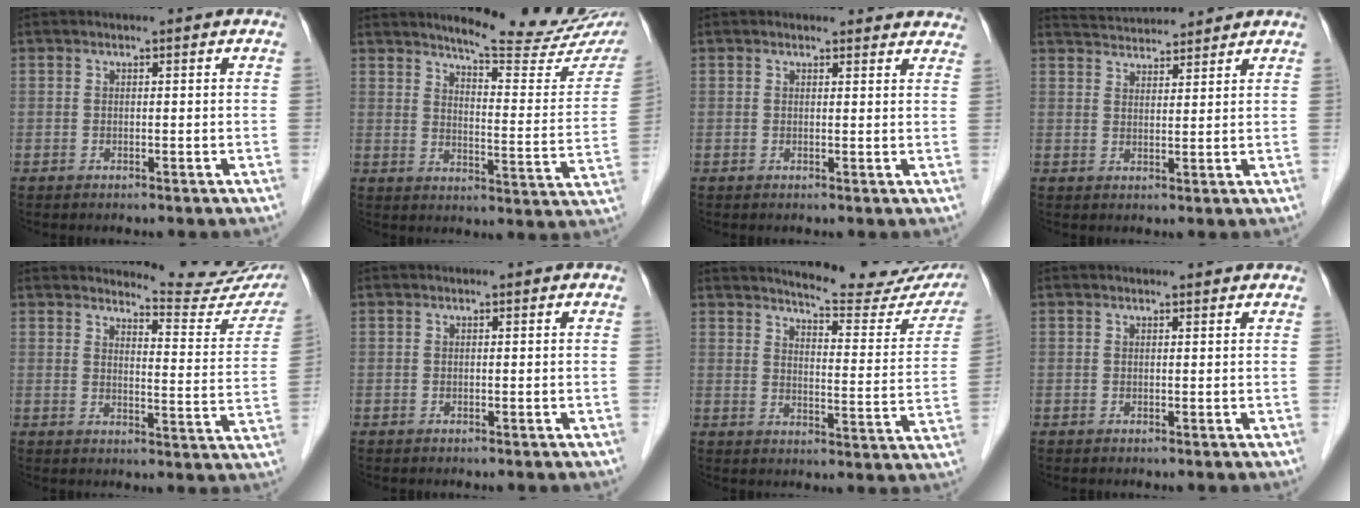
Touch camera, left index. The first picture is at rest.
{"total": 17.3, "force": [15.2, 1.6, 8.1], "torque": [-0.103, -0.063, 0.183]}
{"total": 7.9, "force": [7.5, 2.3, 0.6], "torque": [0.029, 0.002, 0.053]}
{"total": 6.6, "force": [6.5, 0.6, 1.0], "torque": [-0.023, 0.030, 0.102]}
{"total": 12.2, "force": [12.0, 0.9, 2.2], "torque": [-0.018, -0.072, 0.128]}
{"total": 0.0}
{"total": 17.9, "force": [16.7, 2.5, 6.0], "torque": [-0.068, -0.072, 0.189]}
{"total": 1.4, "force": [1.4, 0.1, 0.1], "torque": [-0.011, 0.003, 0.015]}